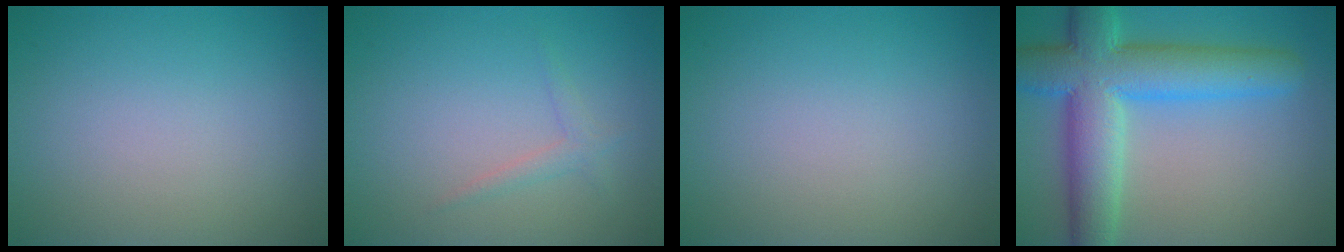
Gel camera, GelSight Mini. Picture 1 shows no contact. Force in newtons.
{"total": 1.2, "press": 1.2, "slide": 0.0}
{"total": 0.0}
{"total": 9.7, "press": 9.7, "slide": 0.4}